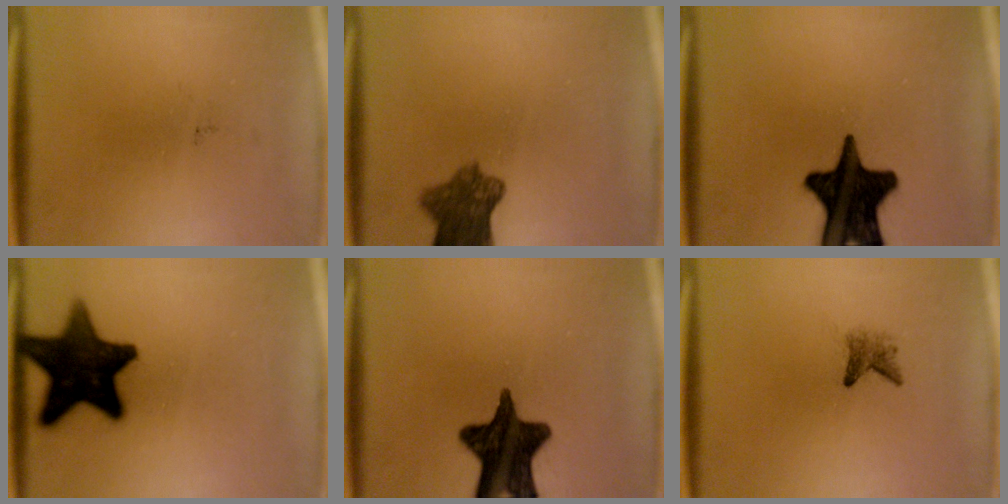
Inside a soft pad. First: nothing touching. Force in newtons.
{"total": 7.7}
{"total": 18.9}
{"total": 16.3}
{"total": 15.1}
{"total": 2.0}